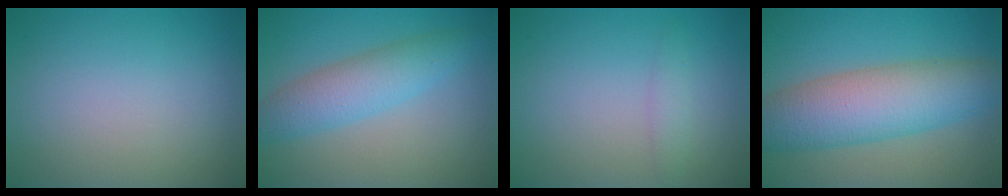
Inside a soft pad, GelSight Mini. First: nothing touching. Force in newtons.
{"total": 4.3, "press": 4.3, "slide": 0.1}
{"total": 1.3, "press": 1.3, "slide": 0.0}
{"total": 8.2, "press": 8.2, "slide": 0.1}